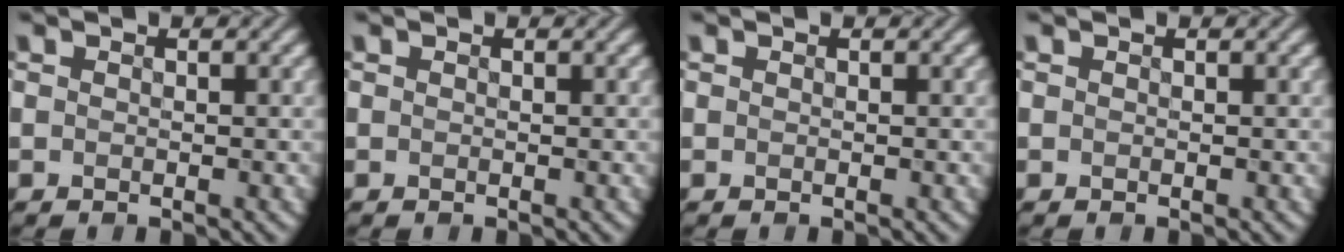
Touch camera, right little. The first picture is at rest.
{"total": 0.0}
{"total": 0.0}
{"total": 0.0}